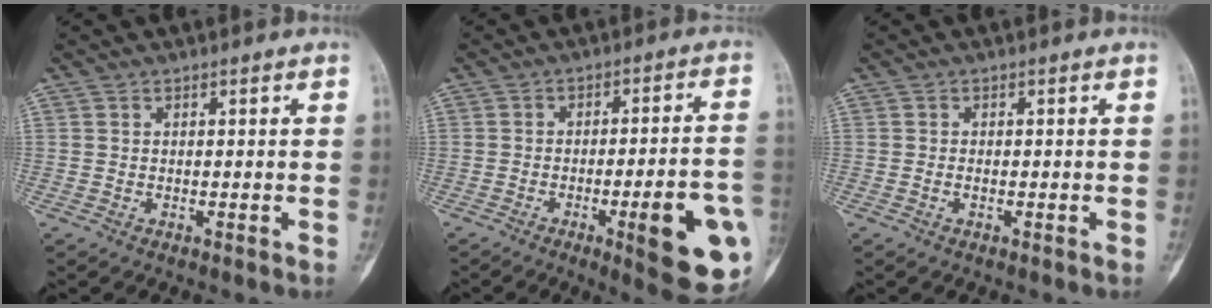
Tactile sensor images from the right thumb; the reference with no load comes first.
{"total": 16.4, "force": [-5.3, 3.4, 15.1], "torque": [-0.163, 0.018, -0.057]}
{"total": 0.8, "force": [-0.2, 0.4, 0.6], "torque": [-0.014, 0.003, -0.002]}